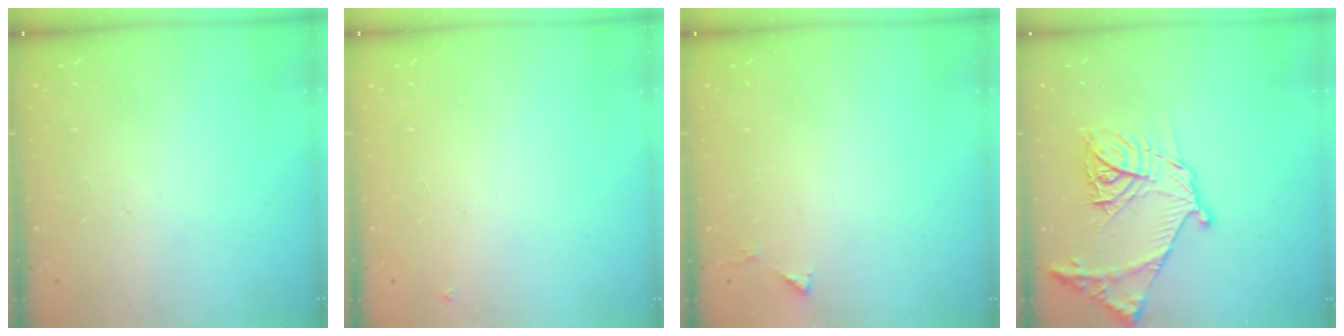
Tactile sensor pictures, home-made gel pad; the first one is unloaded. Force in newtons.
{"total": 3.8, "press": 3.7, "slide": 0.6}
{"total": 3.5, "press": 3.5, "slide": 0.3}
{"total": 18.4, "press": 18.3, "slide": 1.9}